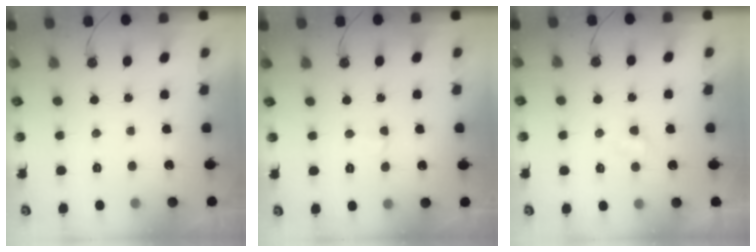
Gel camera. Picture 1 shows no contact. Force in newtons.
{"total": 2.1, "press": 2.0, "slide": 0.6}
{"total": 2.0, "press": 2.0, "slide": 0.3}